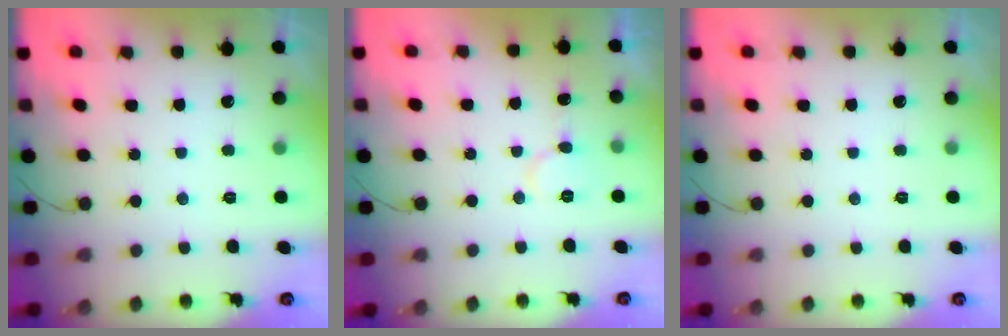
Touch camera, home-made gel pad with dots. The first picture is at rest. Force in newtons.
{"total": 7.0, "press": 7.0, "slide": 0.6}
{"total": 0.0}